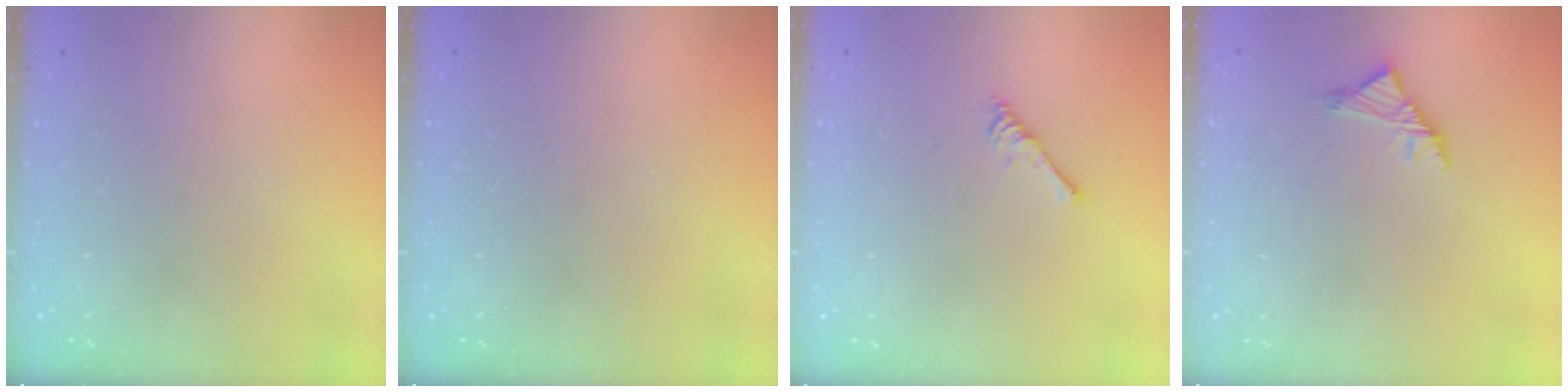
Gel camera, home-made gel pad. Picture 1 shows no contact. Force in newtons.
{"total": 0.0}
{"total": 2.9, "press": 2.9, "slide": 0.5}
{"total": 3.0, "press": 2.9, "slide": 0.9}